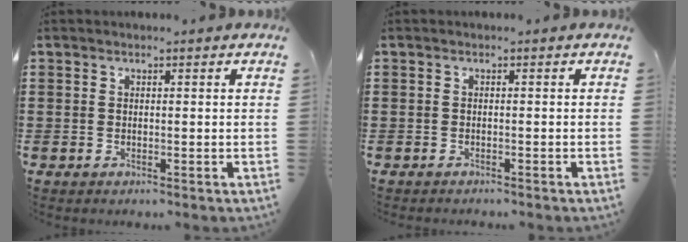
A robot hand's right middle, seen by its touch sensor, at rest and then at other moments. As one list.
[{"total": 0.6, "force": [-0.6, 0.0, -0.1], "torque": [0.002, -0.003, -0.013]}]